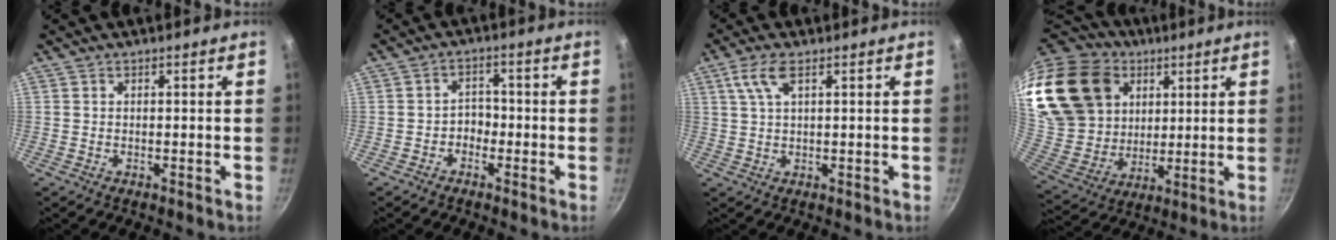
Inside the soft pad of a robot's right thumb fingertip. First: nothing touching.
{"total": 2.9, "force": [-1.2, 2.2, 1.5], "torque": [0.001, 0.017, -0.023]}
{"total": 4.9, "force": [2.2, 1.3, 4.1], "torque": [-0.091, 0.001, 0.047]}
{"total": 27.9, "force": [12.6, 21.1, 13.3], "torque": [-0.277, -0.015, 0.252]}